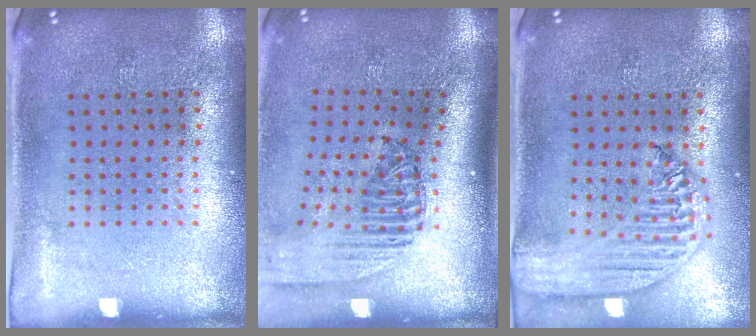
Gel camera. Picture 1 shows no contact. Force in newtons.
{"total": 2.4, "press": 1.8, "slide": 1.6}
{"total": 2.6, "press": 2.1, "slide": 1.4}